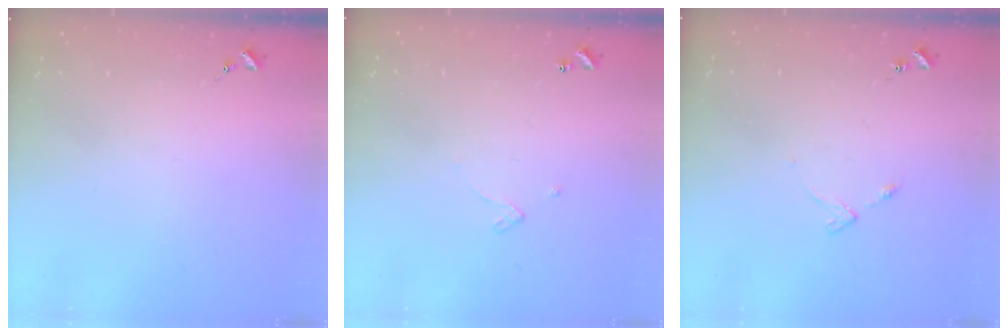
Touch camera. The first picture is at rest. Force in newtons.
{"total": 3.2, "press": 3.2, "slide": 0.2}
{"total": 4.3, "press": 4.2, "slide": 0.5}